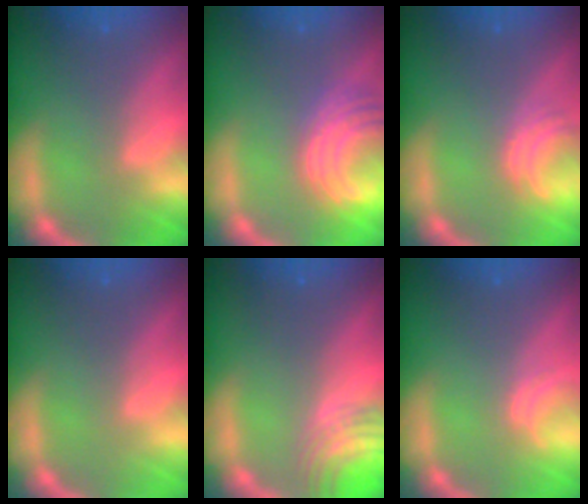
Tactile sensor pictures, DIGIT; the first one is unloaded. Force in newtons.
{"total": 7.0}
{"total": 2.5}
{"total": 0.0}
{"total": 5.0}
{"total": 1.0}